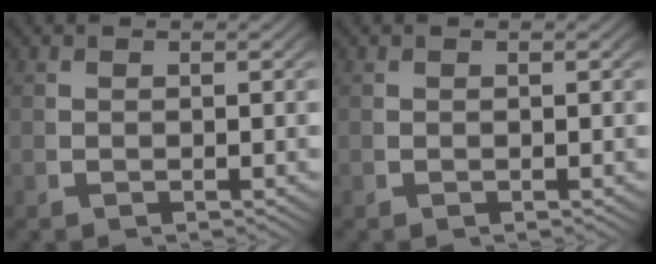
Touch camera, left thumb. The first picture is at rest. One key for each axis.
{"total": 0.0}